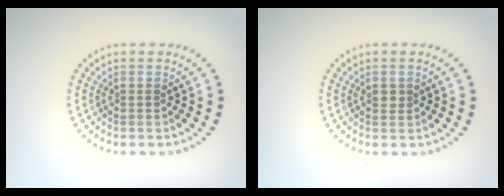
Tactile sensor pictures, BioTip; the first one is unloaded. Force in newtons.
{"total": 1.0, "press": 1.0, "slide": 0.4}